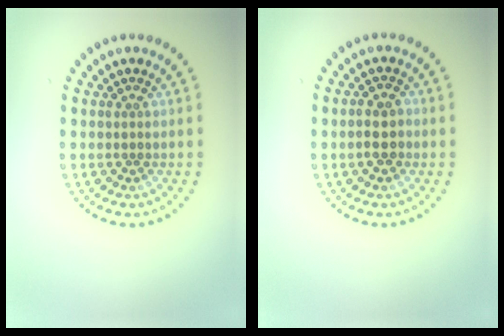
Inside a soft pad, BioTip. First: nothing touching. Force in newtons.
{"total": 2.1, "press": 2.0, "slide": 0.5}